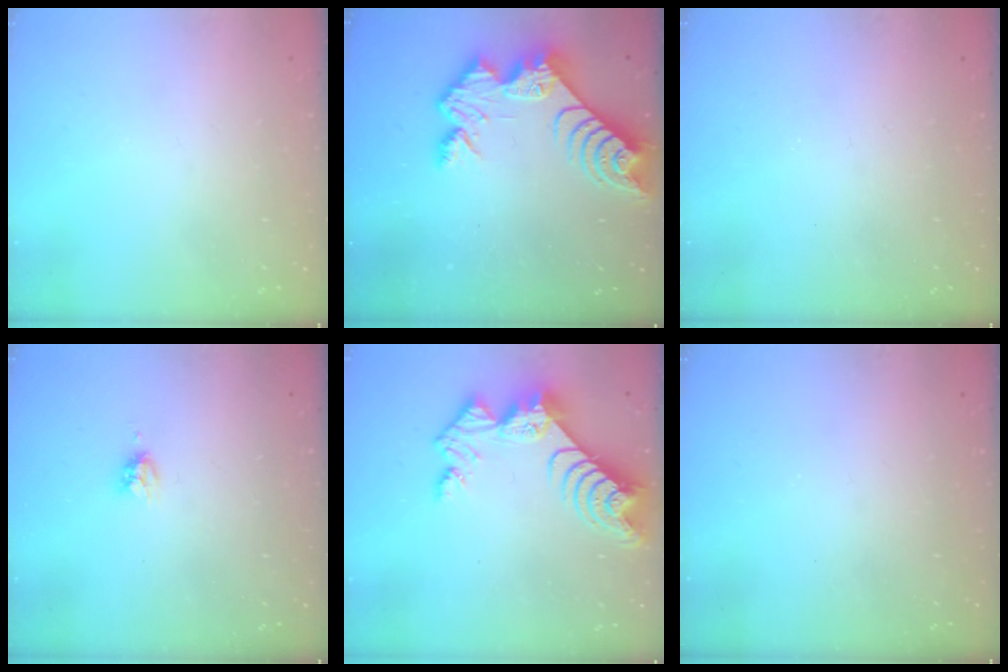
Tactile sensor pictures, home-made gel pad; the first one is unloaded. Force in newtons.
{"total": 12.1, "press": 12.1, "slide": 0.8}
{"total": 0.0}
{"total": 4.2, "press": 4.2, "slide": 0.1}
{"total": 12.5, "press": 12.5, "slide": 1.2}
{"total": 0.0}